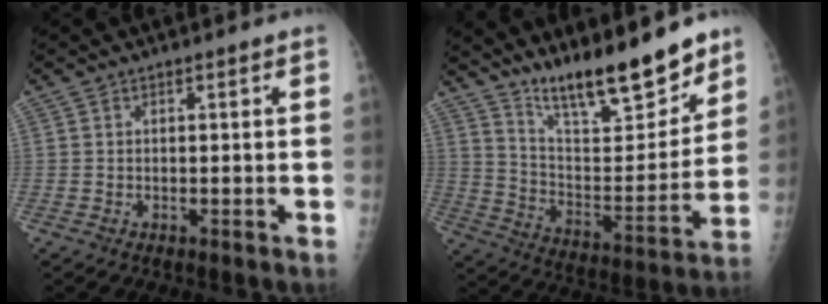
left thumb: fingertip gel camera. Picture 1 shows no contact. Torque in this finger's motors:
{"motor_torque": [0.44, 0.22, -0.16, -0.61, 0.15]}